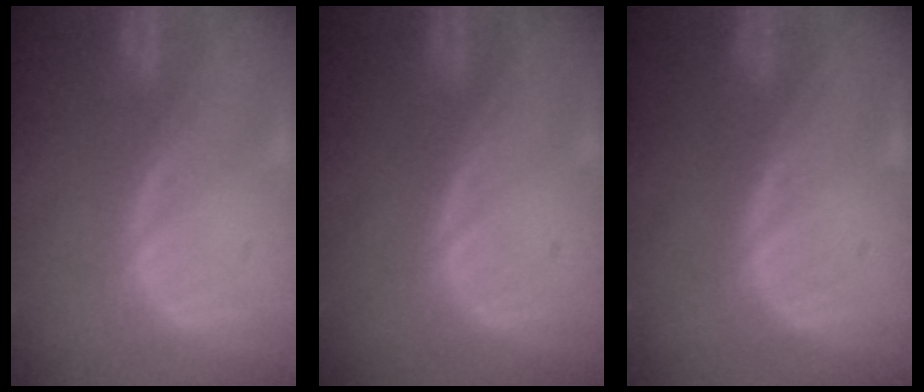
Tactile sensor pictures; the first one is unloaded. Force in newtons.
{"total": 0.0}
{"total": 0.0}